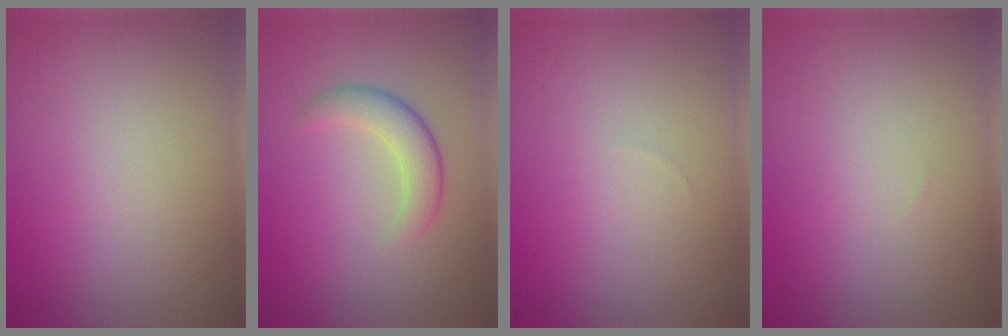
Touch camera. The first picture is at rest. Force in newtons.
{"total": 3.3, "press": 3.3, "slide": 0.0}
{"total": 0.0}
{"total": 0.0}